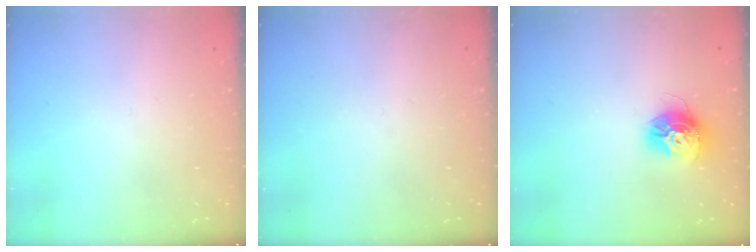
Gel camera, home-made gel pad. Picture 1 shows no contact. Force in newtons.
{"total": 0.0}
{"total": 13.5, "press": 13.4, "slide": 1.2}